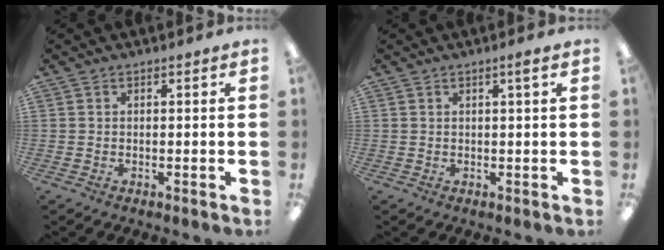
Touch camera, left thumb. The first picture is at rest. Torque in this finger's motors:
{"motor_torque": [-0.20, -0.03, -0.48, 0.20, 0.09]}